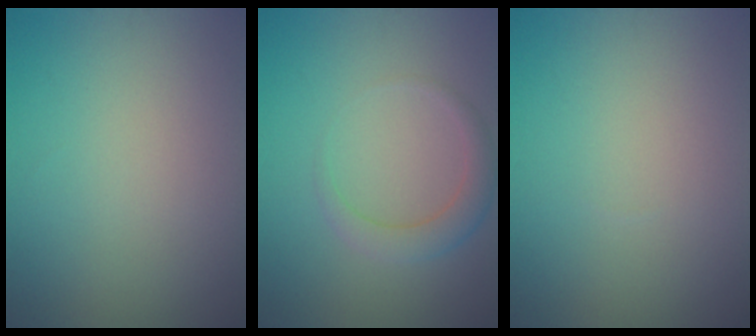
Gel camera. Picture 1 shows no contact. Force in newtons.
{"total": 2.3, "press": 2.3, "slide": 0.1}
{"total": 0.0}